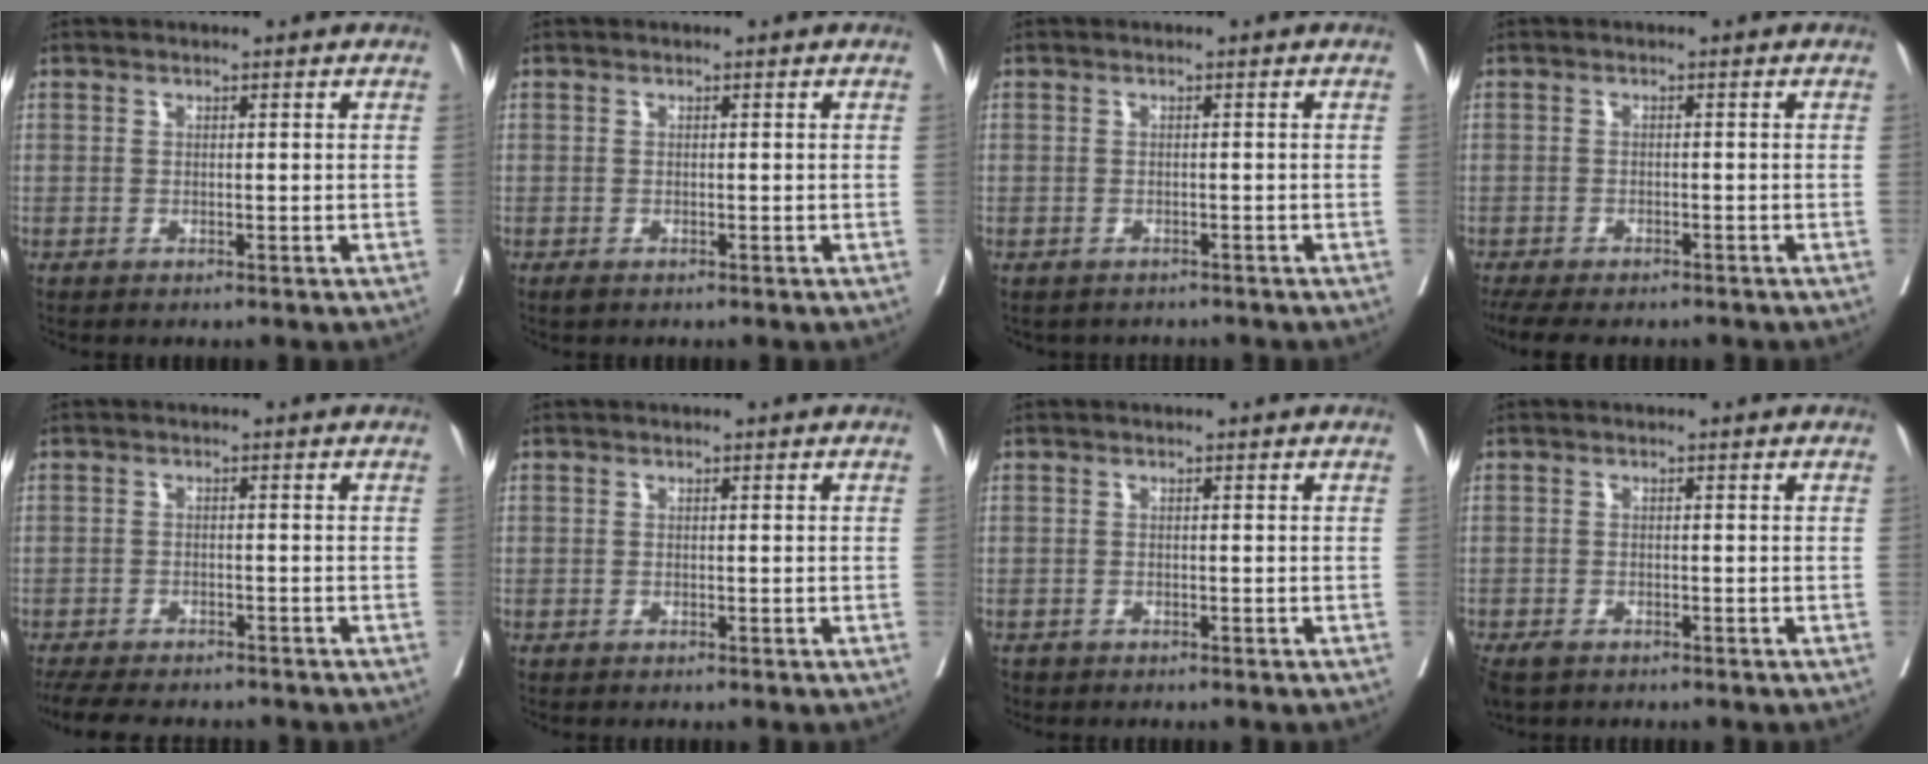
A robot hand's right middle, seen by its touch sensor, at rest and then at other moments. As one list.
[{"total": 0.5, "force": [-0.4, 0.3, 0.3], "torque": [-0.006, -0.001, -0.004]}, {"total": 2.7, "force": [-2.4, 1.3, 0.3], "torque": [-0.007, 0.001, -0.032]}, {"total": 9.3, "force": [-7.6, 3.2, 4.2], "torque": [-0.071, -0.006, -0.109]}, {"total": 11.6, "force": [-10.0, 3.3, 4.8], "torque": [-0.089, -0.010, -0.139]}, {"total": 0.0}, {"total": 1.2, "force": [-1.0, 0.7, 0.1], "torque": [-0.008, 0.000, -0.018]}, {"total": 4.2, "force": [-3.0, 2.2, 1.9], "torque": [-0.039, -0.008, -0.051]}]